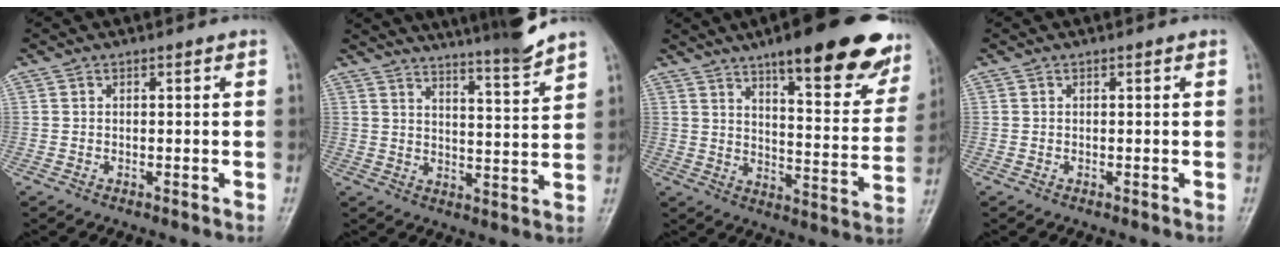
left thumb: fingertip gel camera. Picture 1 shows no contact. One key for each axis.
{"total": 12.8, "fx": 11.4, "fy": 0.1, "fz": 5.8, "tx": -0.075, "ty": -0.066, "tz": 0.161}
{"total": 23.6, "fx": 15.4, "fy": 6.6, "fz": 16.6, "tx": -0.182, "ty": -0.055, "tz": 0.210}
{"total": 0.0}